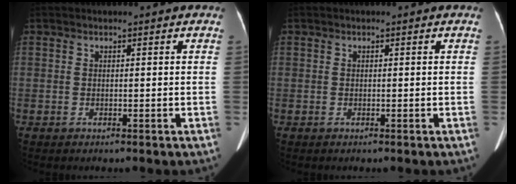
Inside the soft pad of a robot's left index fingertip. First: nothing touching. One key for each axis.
{"total": 0.0}